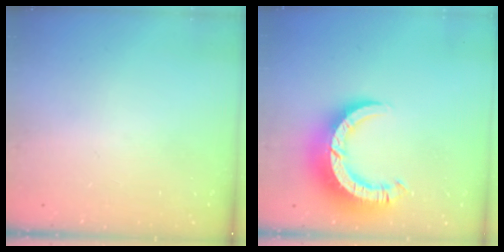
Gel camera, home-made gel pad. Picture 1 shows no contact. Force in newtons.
{"total": 12.6, "press": 12.6, "slide": 1.4}